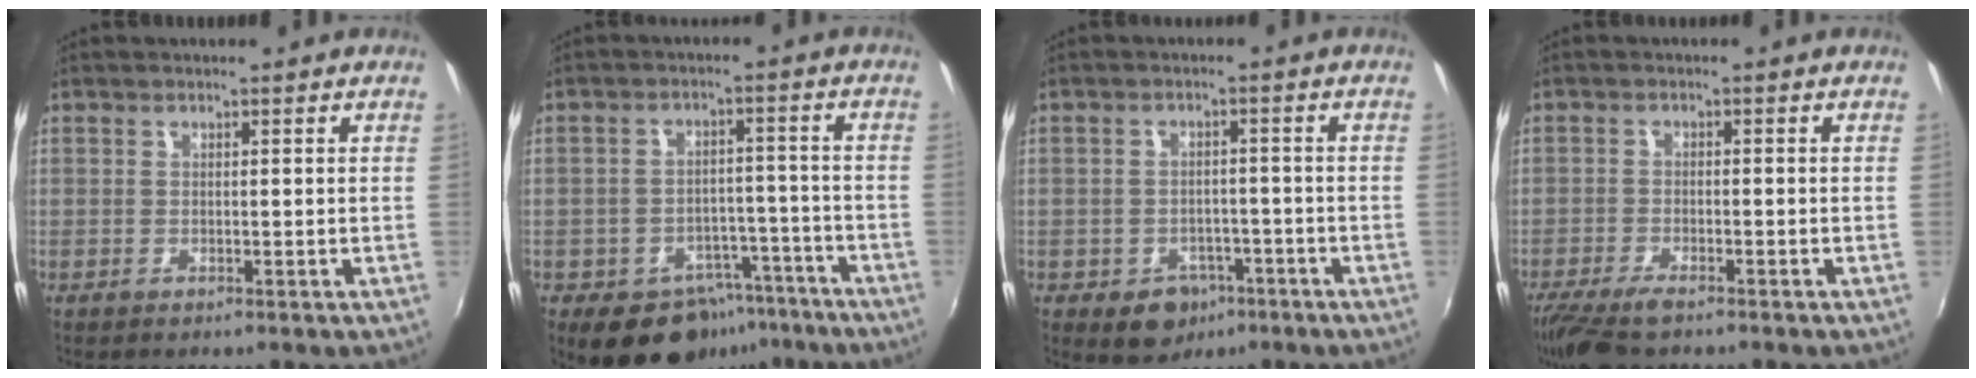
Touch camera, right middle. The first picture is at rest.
{"total": 11.8, "force": [-7.7, 7.8, 4.5], "torque": [-0.082, 0.026, -0.083]}
{"total": 6.6, "force": [-3.6, 5.0, 2.3], "torque": [-0.050, 0.008, -0.034]}
{"total": 8.1, "force": [-6.3, 1.9, 4.7], "torque": [-0.115, -0.031, -0.117]}